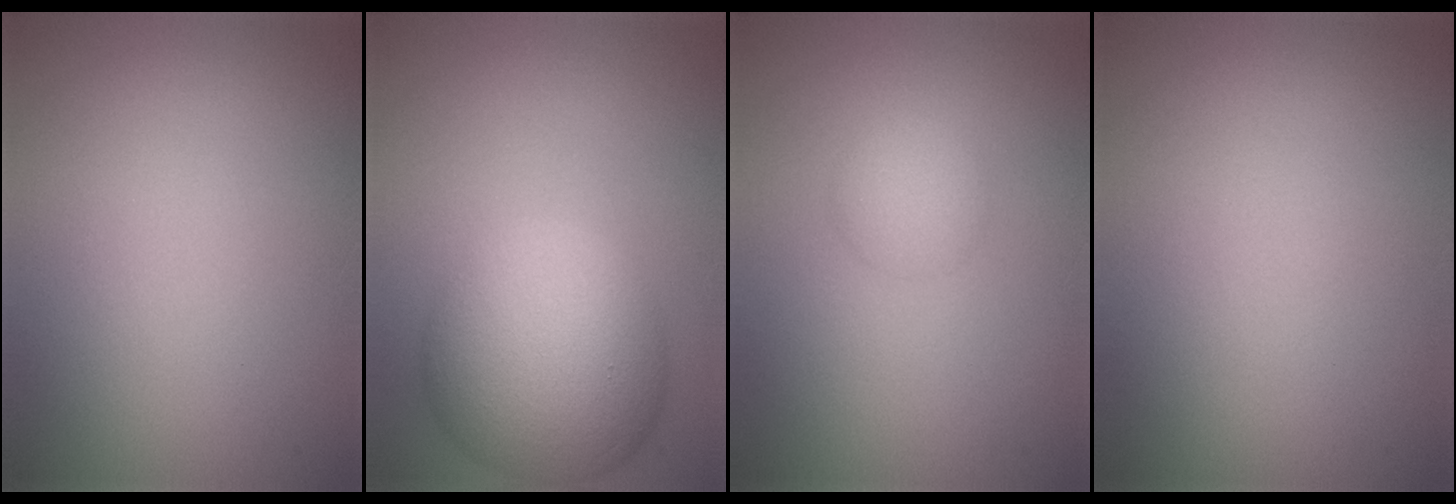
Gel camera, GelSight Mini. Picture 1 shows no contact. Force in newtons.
{"total": 9.6, "press": 9.6, "slide": 0.5}
{"total": 1.9, "press": 1.9, "slide": 0.0}
{"total": 0.0}